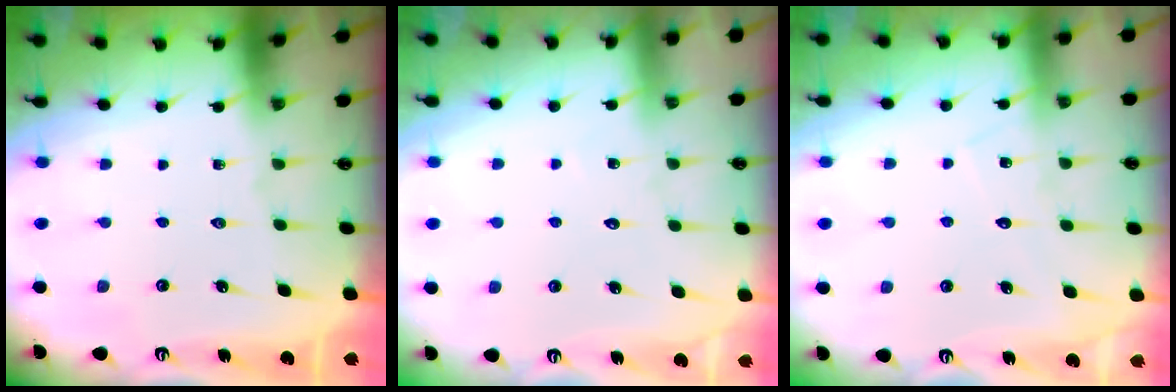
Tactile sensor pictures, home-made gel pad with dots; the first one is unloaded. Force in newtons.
{"total": 4.2, "press": 4.2, "slide": 0.4}
{"total": 6.6, "press": 6.6, "slide": 0.4}